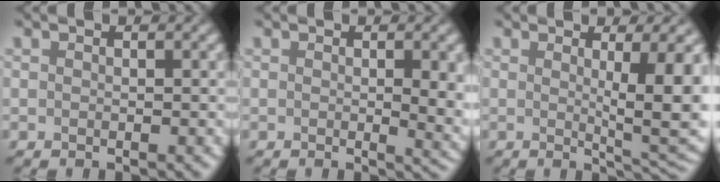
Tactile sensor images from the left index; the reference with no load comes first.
{"total": 3.9, "force": [0.1, 1.1, 3.7], "torque": [-0.043, -0.004, 0.003]}
{"total": 7.5, "force": [0.9, 1.8, 7.2], "torque": [-0.086, -0.011, 0.017]}